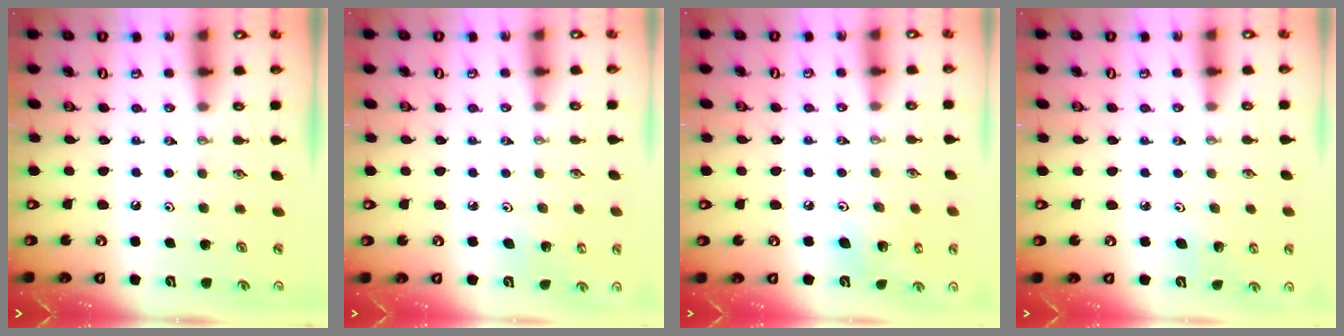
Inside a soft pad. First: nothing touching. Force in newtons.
{"total": 2.8, "press": 2.7, "slide": 0.5}
{"total": 7.2, "press": 6.9, "slide": 1.9}
{"total": 3.0, "press": 3.0, "slide": 0.3}